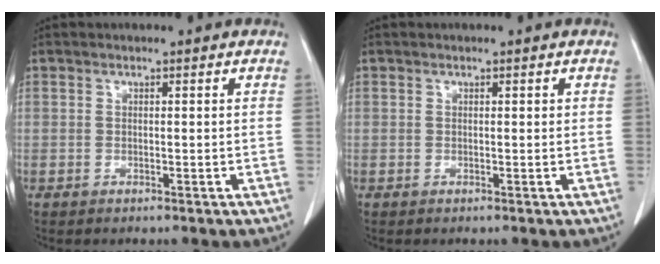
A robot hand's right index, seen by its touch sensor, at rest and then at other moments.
{"total": 0.0}